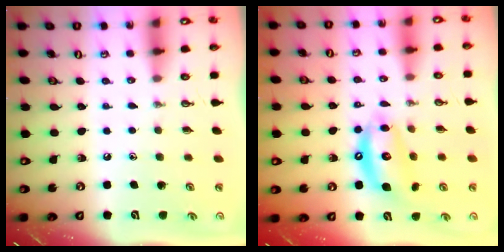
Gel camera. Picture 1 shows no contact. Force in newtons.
{"total": 10.7, "press": 10.7, "slide": 0.9}